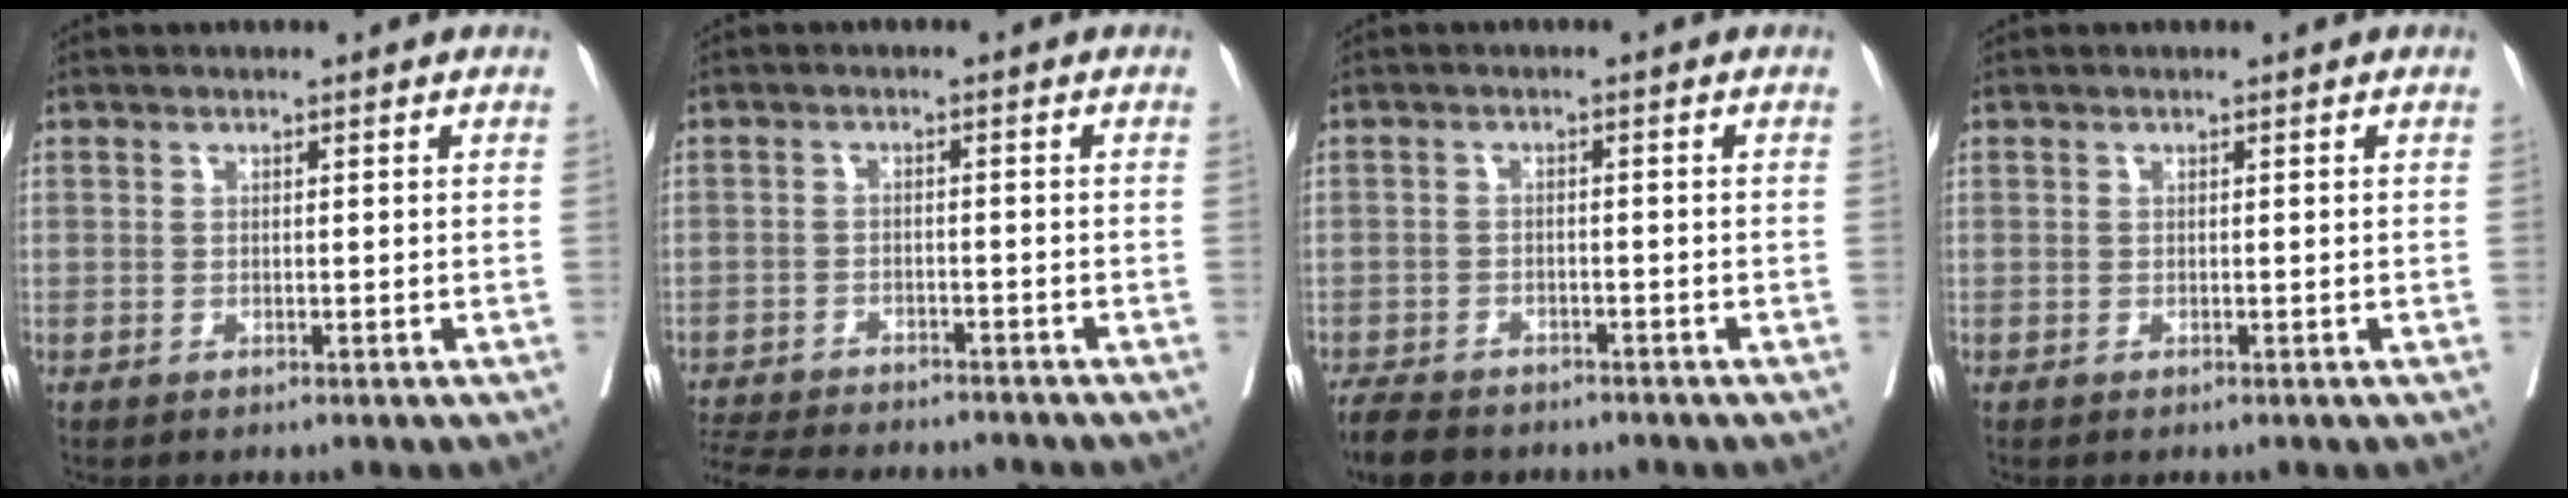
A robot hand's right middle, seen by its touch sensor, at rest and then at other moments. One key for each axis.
{"total": 12.8, "fx": -11.8, "fy": 2.2, "fz": 4.4, "tx": -0.090, "ty": -0.011, "tz": -0.171}
{"total": 6.8, "fx": -5.8, "fy": 2.4, "fz": 2.4, "tx": -0.040, "ty": -0.011, "tz": -0.092}
{"total": 0.0}